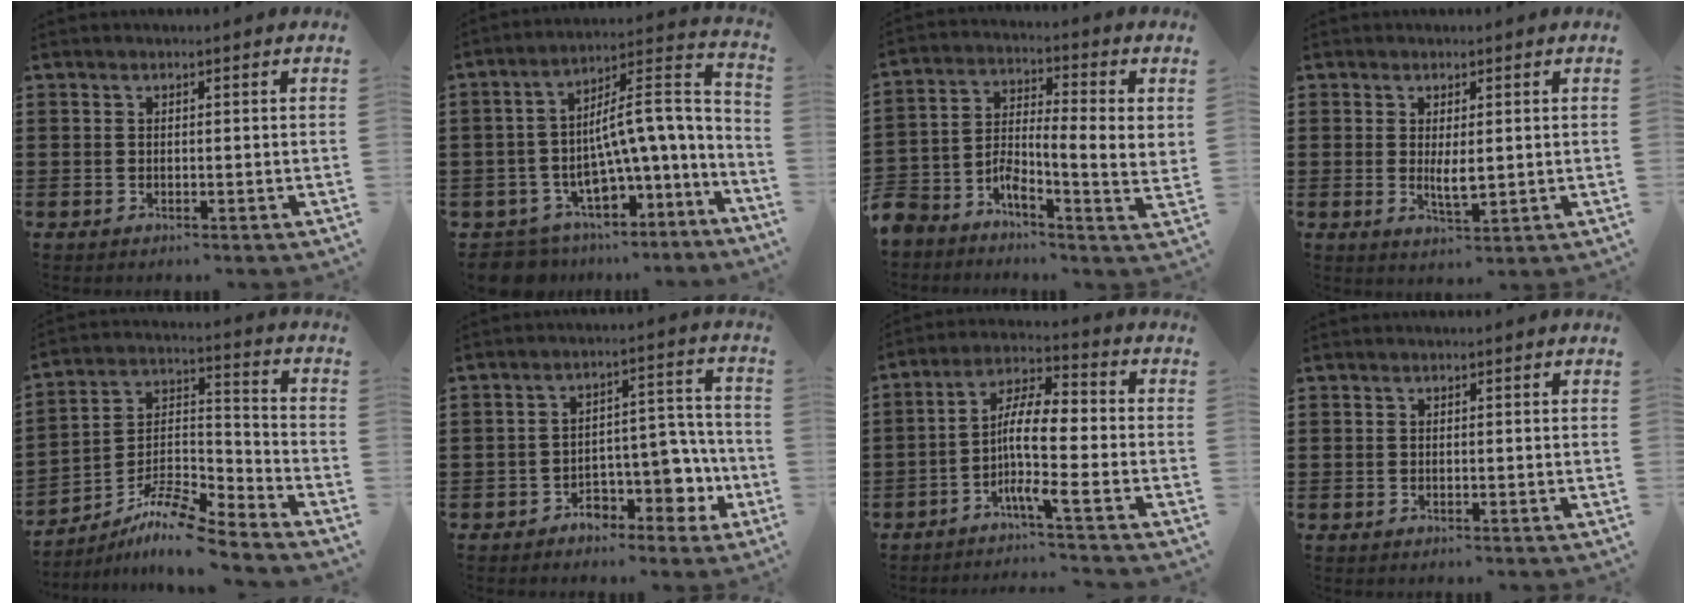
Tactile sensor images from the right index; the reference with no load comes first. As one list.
[{"total": 8.9, "force": [-3.0, 4.5, 7.1], "torque": [-0.119, -0.018, -0.052]}, {"total": 5.1, "force": [-1.9, 1.4, 4.5], "torque": [-0.104, -0.027, -0.041]}, {"total": 3.2, "force": [0.2, 1.0, 3.0], "torque": [-0.048, -0.003, 0.003]}, {"total": 8.7, "force": [-7.6, 1.5, 3.9], "torque": [-0.083, 0.010, -0.154]}, {"total": 7.0, "force": [-3.5, 4.7, 3.9], "torque": [-0.053, 0.011, -0.061]}, {"total": 9.4, "force": [-2.5, 2.0, 8.9], "torque": [-0.183, -0.008, -0.052]}, {"total": 0.0}]